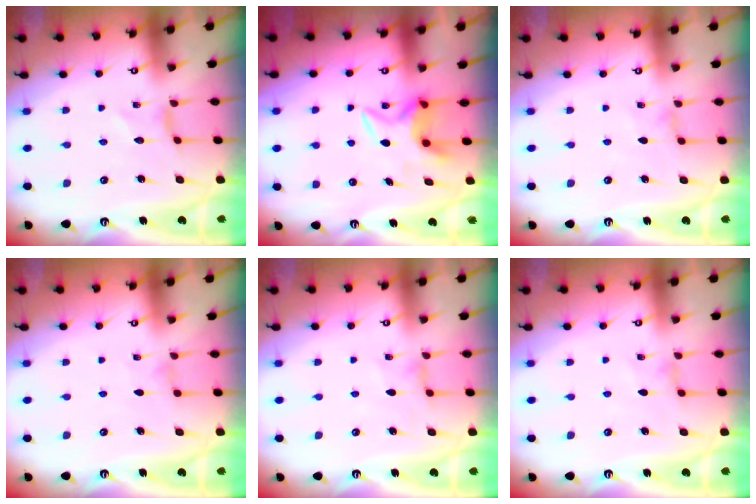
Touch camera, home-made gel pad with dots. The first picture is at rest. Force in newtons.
{"total": 5.9, "press": 5.8, "slide": 0.8}
{"total": 0.0}
{"total": 0.0}
{"total": 1.7, "press": 1.6, "slide": 0.4}
{"total": 0.6, "press": 0.6, "slide": 0.2}